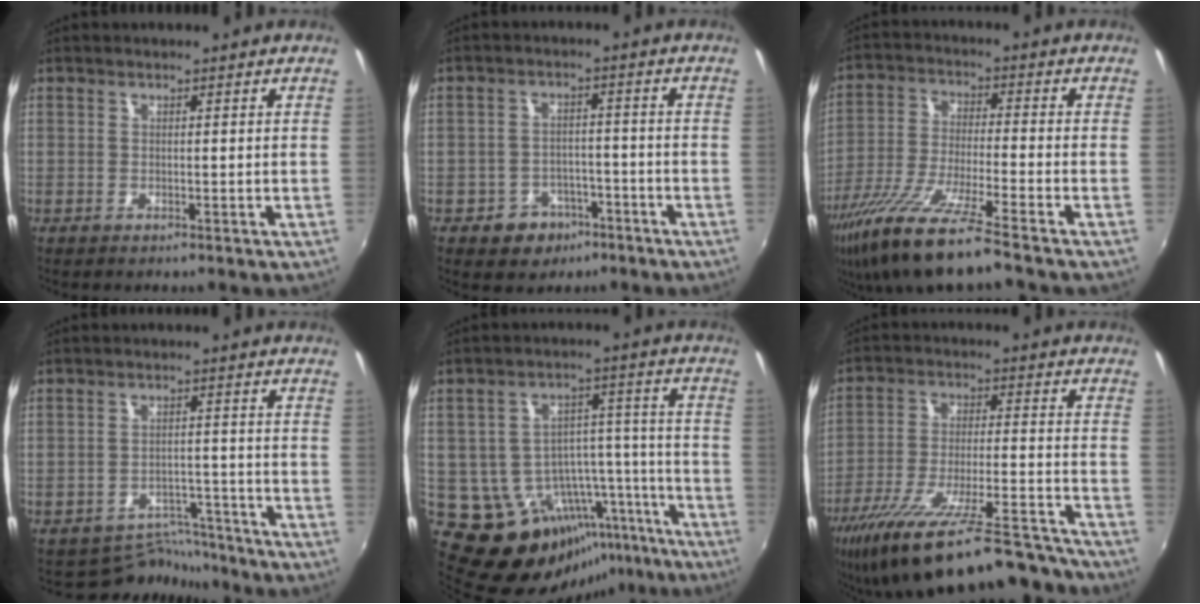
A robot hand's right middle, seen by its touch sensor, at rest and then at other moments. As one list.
[{"total": 6.5, "force": [-3.7, 5.0, 1.7], "torque": [-0.045, 0.017, -0.042]}, {"total": 14.8, "force": [-11.0, 0.2, 9.9], "torque": [-0.199, -0.038, -0.201]}, {"total": 6.6, "force": [-6.2, 2.1, -1.0], "torque": [0.014, 0.021, -0.092]}, {"total": 18.5, "force": [-12.6, 11.1, 7.8], "torque": [-0.131, 0.039, -0.145]}, {"total": 25.6, "force": [-21.8, 4.9, 12.4], "torque": [-0.221, -0.044, -0.328]}]